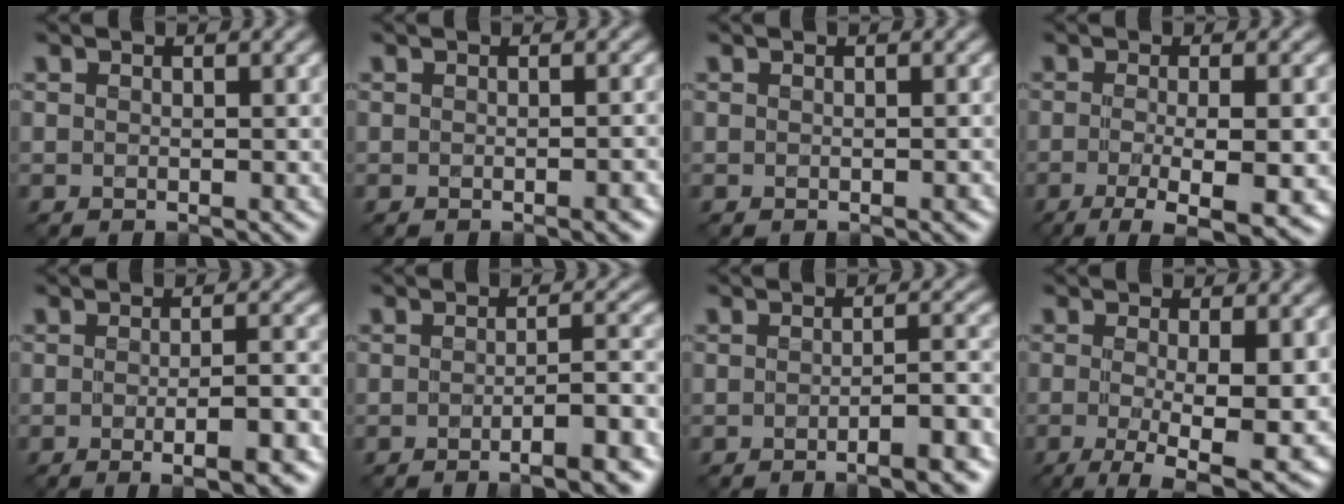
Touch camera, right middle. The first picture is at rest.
{"total": 1.4, "force": [-0.8, 0.3, 1.1], "torque": [-0.011, 0.000, -0.012]}
{"total": 0.6, "force": [-0.4, 0.1, 0.5], "torque": [-0.006, -0.001, -0.006]}
{"total": 7.0, "force": [-2.6, 1.8, 6.3], "torque": [-0.095, -0.013, -0.036]}
{"total": 5.3, "force": [-1.7, 1.4, 4.9], "torque": [-0.057, 0.000, -0.018]}
{"total": 5.9, "force": [-2.9, 1.5, 4.9], "torque": [-0.050, 0.007, -0.043]}
{"total": 5.1, "force": [-2.6, 1.3, 4.2], "torque": [-0.044, 0.008, -0.041]}
{"total": 8.1, "force": [-1.5, 2.2, 7.7], "torque": [-0.135, -0.024, -0.015]}